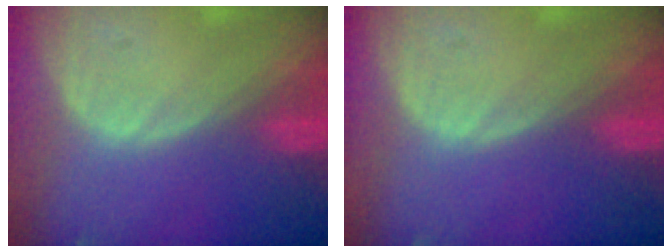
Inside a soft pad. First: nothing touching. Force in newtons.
{"total": 0.0}